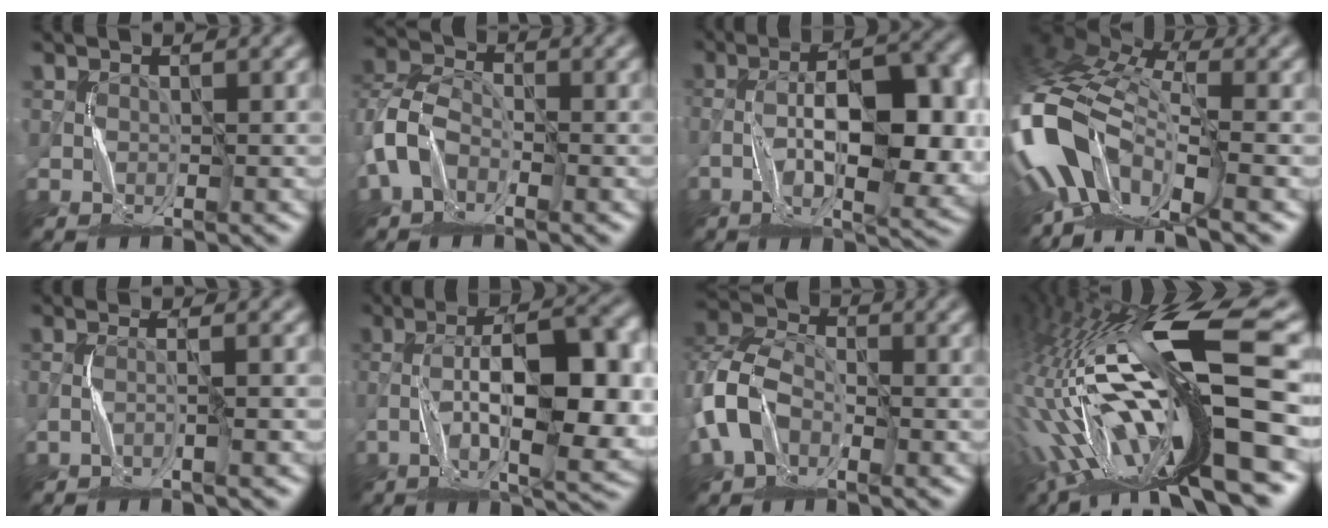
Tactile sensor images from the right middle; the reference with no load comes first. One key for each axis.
{"total": 5.3, "fx": -2.1, "fy": 3.6, "fz": 3.3, "tx": -0.075, "ty": 0.009, "tz": -0.054}
{"total": 11.6, "fx": -1.9, "fy": 4.8, "fz": 10.4, "tx": -0.163, "ty": 0.009, "tz": -0.031}
{"total": 14.4, "fx": -5.0, "fy": 7.3, "fz": 11.3, "tx": -0.246, "ty": -0.001, "tz": -0.104}
{"total": 1.8, "fx": -1.0, "fy": 0.1, "fz": 1.6, "tx": -0.026, "ty": 0.005, "tz": -0.029}
{"total": 13.2, "fx": -2.3, "fy": 4.8, "fz": 12.1, "tx": -0.198, "ty": 0.010, "tz": -0.037}
{"total": 6.7, "fx": -2.4, "fy": 4.6, "fz": 4.2, "tx": -0.097, "ty": 0.010, "tz": -0.060}
{"total": 17.8, "fx": -3.1, "fy": 4.7, "fz": 16.9, "tx": -0.314, "ty": 0.023, "tz": -0.057}